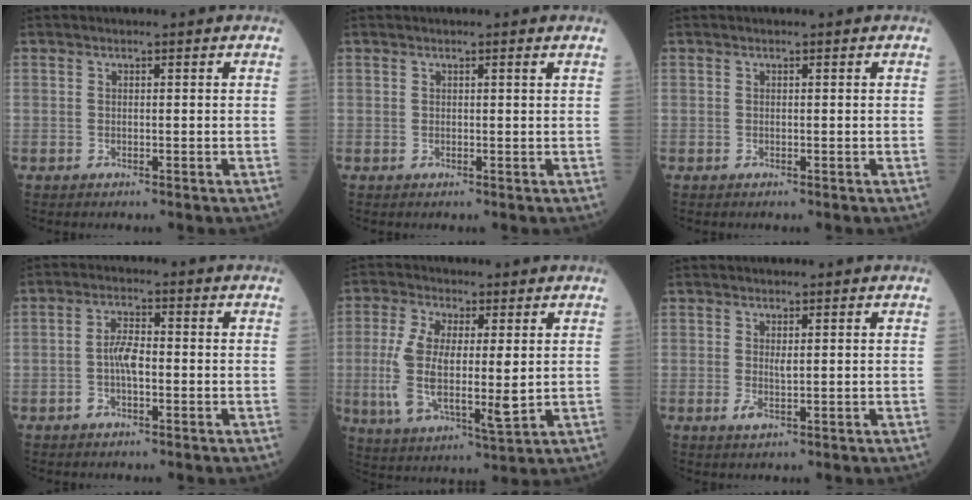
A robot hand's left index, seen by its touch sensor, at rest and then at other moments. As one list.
[{"total": 0.5, "force": [0.2, -0.2, 0.4], "torque": [-0.018, -0.008, 0.006]}, {"total": 0.0}, {"total": 3.9, "force": [-0.9, 1.4, 3.6], "torque": [-0.077, 0.006, -0.020]}, {"total": 12.2, "force": [0.2, 3.8, 11.6], "torque": [-0.250, -0.012, 0.007]}, {"total": 1.8, "force": [0.1, 0.4, 1.8], "torque": [-0.040, -0.006, 0.007]}]